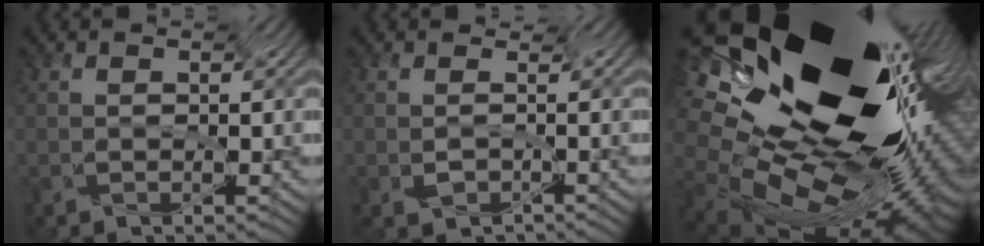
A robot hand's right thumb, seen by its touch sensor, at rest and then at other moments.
{"total": 0.5, "force": [-0.4, 0.1, -0.3], "torque": [-0.002, 0.002, -0.003]}
{"total": 16.8, "force": [1.5, 11.0, 12.6], "torque": [-0.259, -0.005, 0.002]}